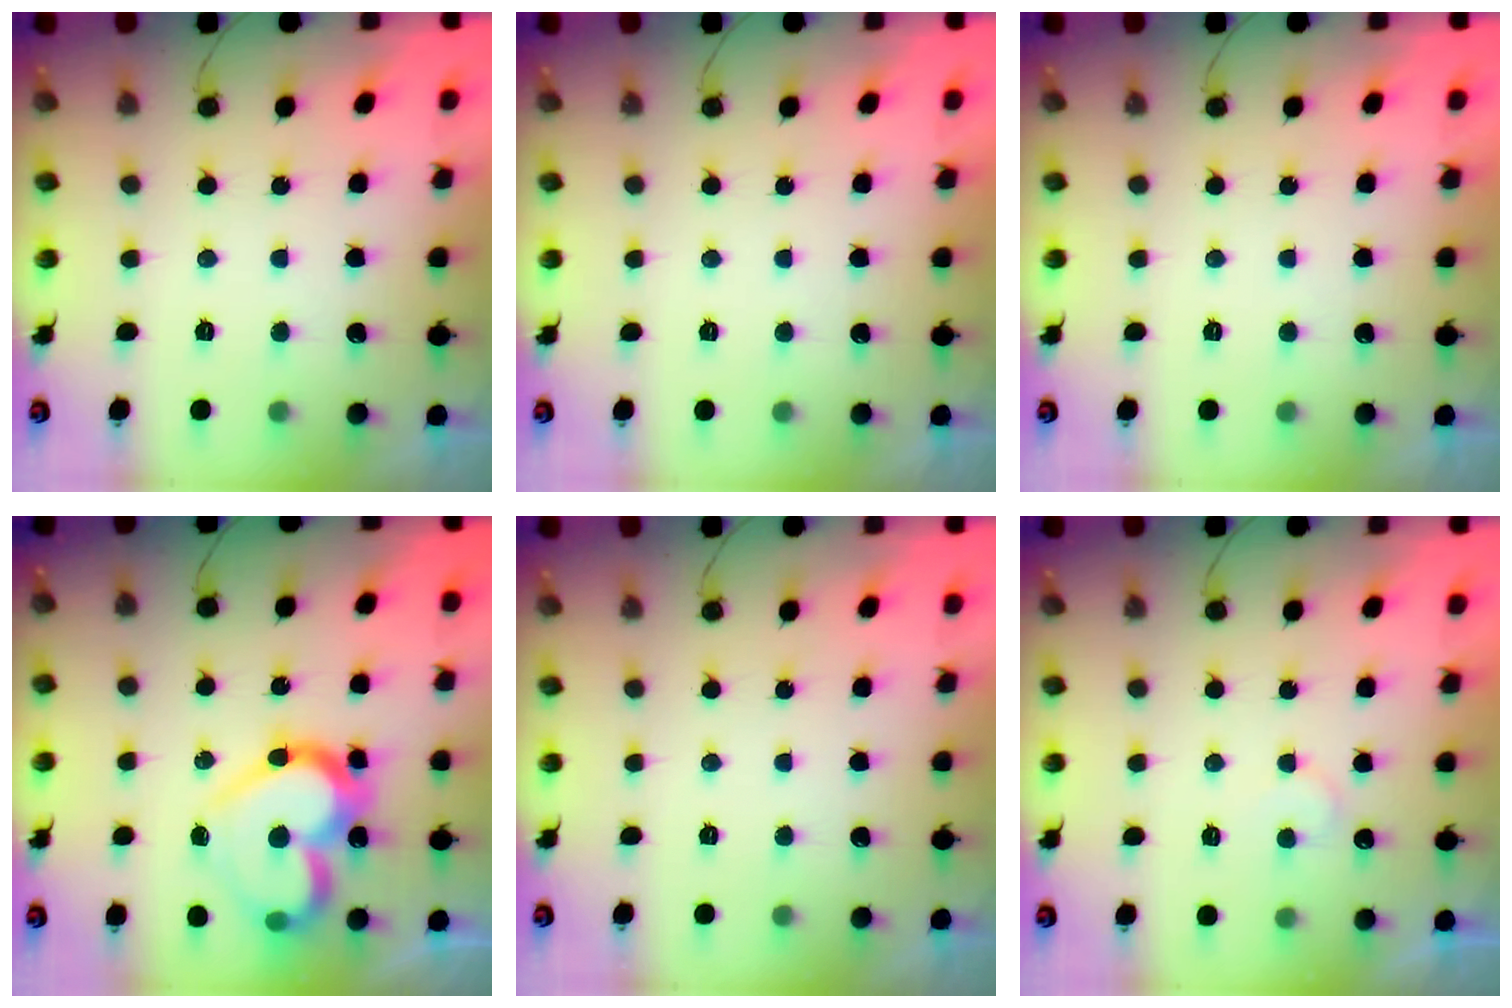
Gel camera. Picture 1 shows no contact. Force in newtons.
{"total": 1.7, "press": 1.7, "slide": 0.1}
{"total": 1.7, "press": 1.7, "slide": 0.1}
{"total": 18.2, "press": 18.1, "slide": 2.0}
{"total": 0.0}
{"total": 4.8, "press": 4.8, "slide": 0.3}